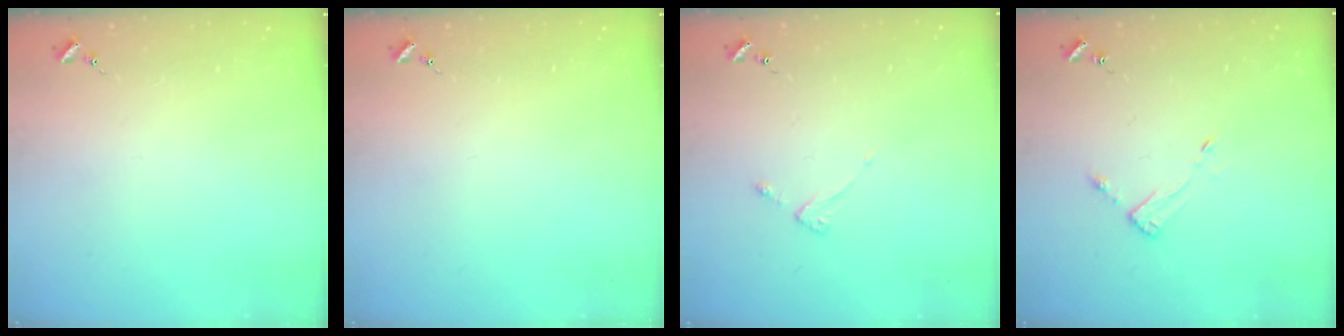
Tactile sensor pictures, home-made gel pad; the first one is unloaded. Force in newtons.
{"total": 0.0}
{"total": 2.7, "press": 2.6, "slide": 0.5}
{"total": 3.7, "press": 3.6, "slide": 0.4}